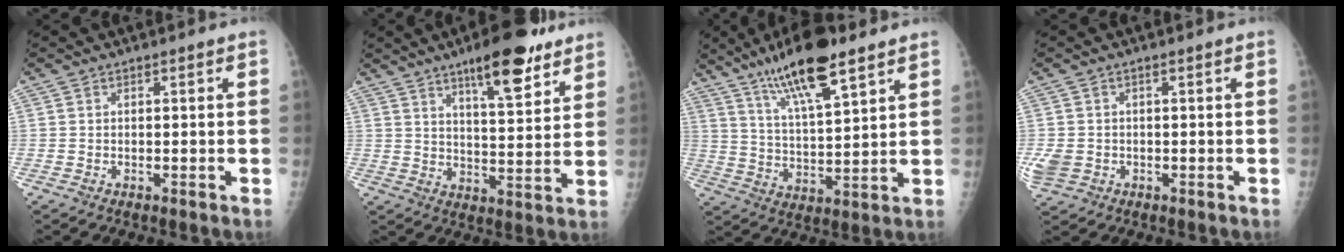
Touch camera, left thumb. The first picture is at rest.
{"total": 13.6, "force": [8.8, 3.7, 9.8], "torque": [-0.121, -0.046, 0.131]}
{"total": 14.7, "force": [9.5, 3.3, 10.7], "torque": [-0.182, -0.038, 0.176]}
{"total": 4.5, "force": [-0.9, 3.8, 2.3], "torque": [-0.054, 0.000, -0.009]}